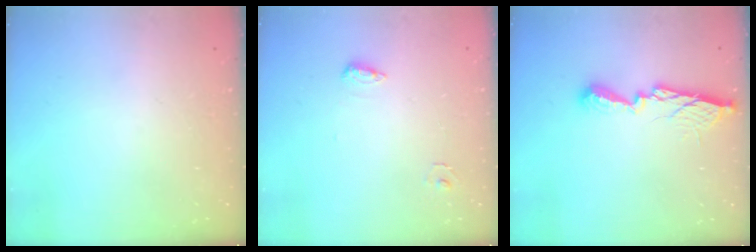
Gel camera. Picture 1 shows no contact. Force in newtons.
{"total": 6.2, "press": 6.0, "slide": 1.2}
{"total": 11.0, "press": 11.0, "slide": 0.4}